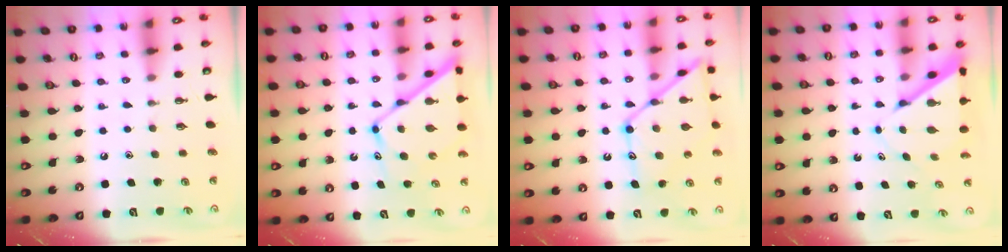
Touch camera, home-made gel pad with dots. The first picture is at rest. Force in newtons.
{"total": 13.3, "press": 13.2, "slide": 1.3}
{"total": 17.3, "press": 17.2, "slide": 1.4}
{"total": 6.8, "press": 6.8, "slide": 0.5}